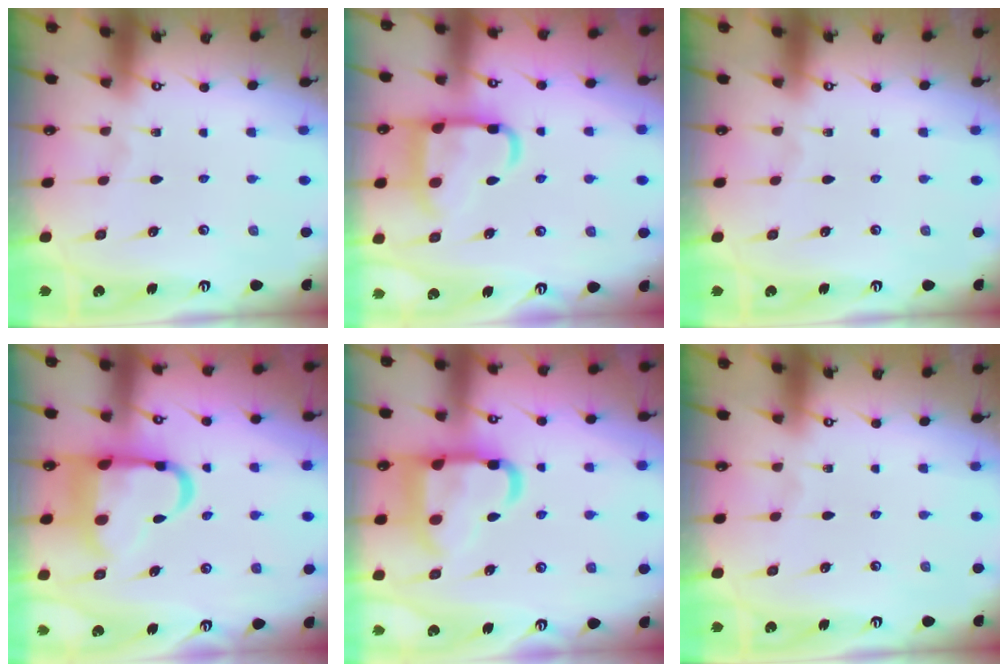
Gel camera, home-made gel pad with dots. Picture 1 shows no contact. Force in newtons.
{"total": 13.5, "press": 13.4, "slide": 1.1}
{"total": 0.0}
{"total": 14.7, "press": 14.6, "slide": 1.6}
{"total": 17.7, "press": 17.5, "slide": 2.0}
{"total": 0.0}